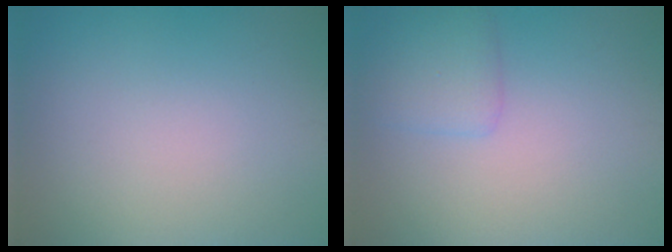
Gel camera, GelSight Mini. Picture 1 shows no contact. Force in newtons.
{"total": 2.1, "press": 2.1, "slide": 0.1}